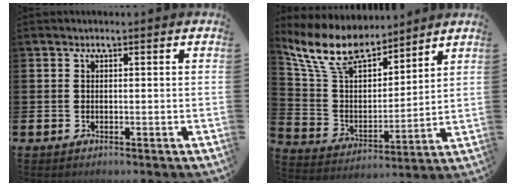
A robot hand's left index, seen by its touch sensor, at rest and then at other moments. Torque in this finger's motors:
{"motor_torque": [0.78, -0.75, 0.63, 0.21]}